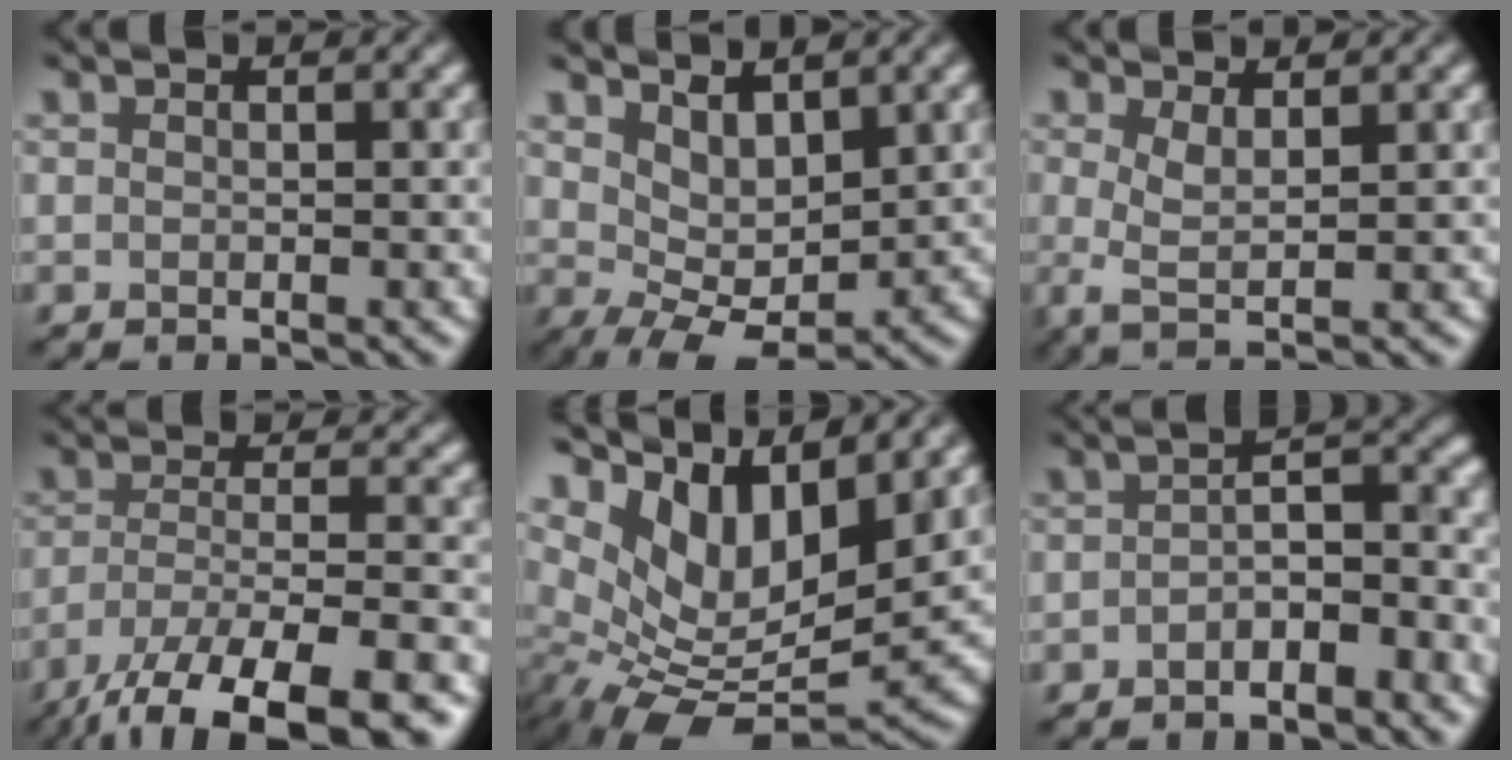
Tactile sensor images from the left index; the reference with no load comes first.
{"total": 4.4, "force": [1.8, 2.2, 3.3], "torque": [-0.065, -0.015, 0.038]}
{"total": 2.4, "force": [0.3, 0.6, 2.3], "torque": [-0.049, -0.006, 0.007]}
{"total": 12.6, "force": [-9.1, 3.0, 8.2], "torque": [-0.141, -0.024, -0.144]}
{"total": 11.4, "force": [2.5, 5.7, 9.6], "torque": [-0.185, -0.008, 0.044]}
{"total": 4.4, "force": [-2.6, 1.7, 3.1], "torque": [-0.048, 0.014, -0.051]}